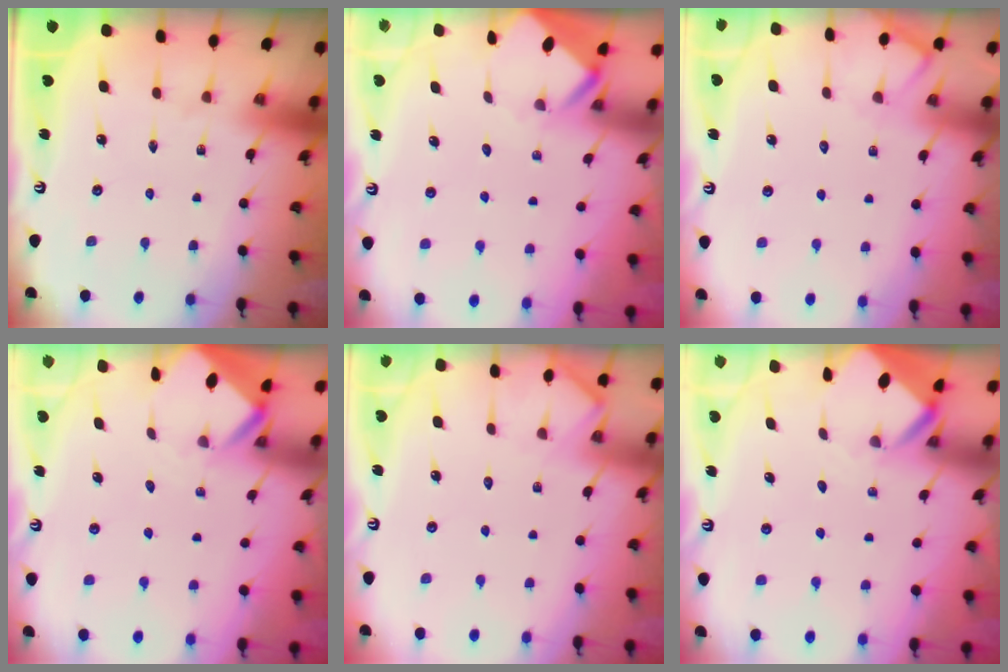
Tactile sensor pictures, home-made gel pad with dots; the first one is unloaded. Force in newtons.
{"total": 3.9, "press": 3.9, "slide": 0.3}
{"total": 4.7, "press": 4.7, "slide": 0.6}
{"total": 2.8, "press": 2.8, "slide": 0.2}
{"total": 5.4, "press": 5.4, "slide": 0.5}
{"total": 3.1, "press": 3.1, "slide": 0.2}